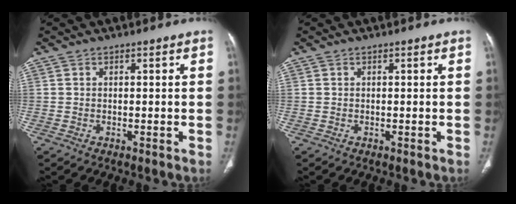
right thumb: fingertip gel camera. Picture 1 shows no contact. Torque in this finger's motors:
{"motor_torque": [-0.03, 0.03, -0.14, 0.11, 0.02]}